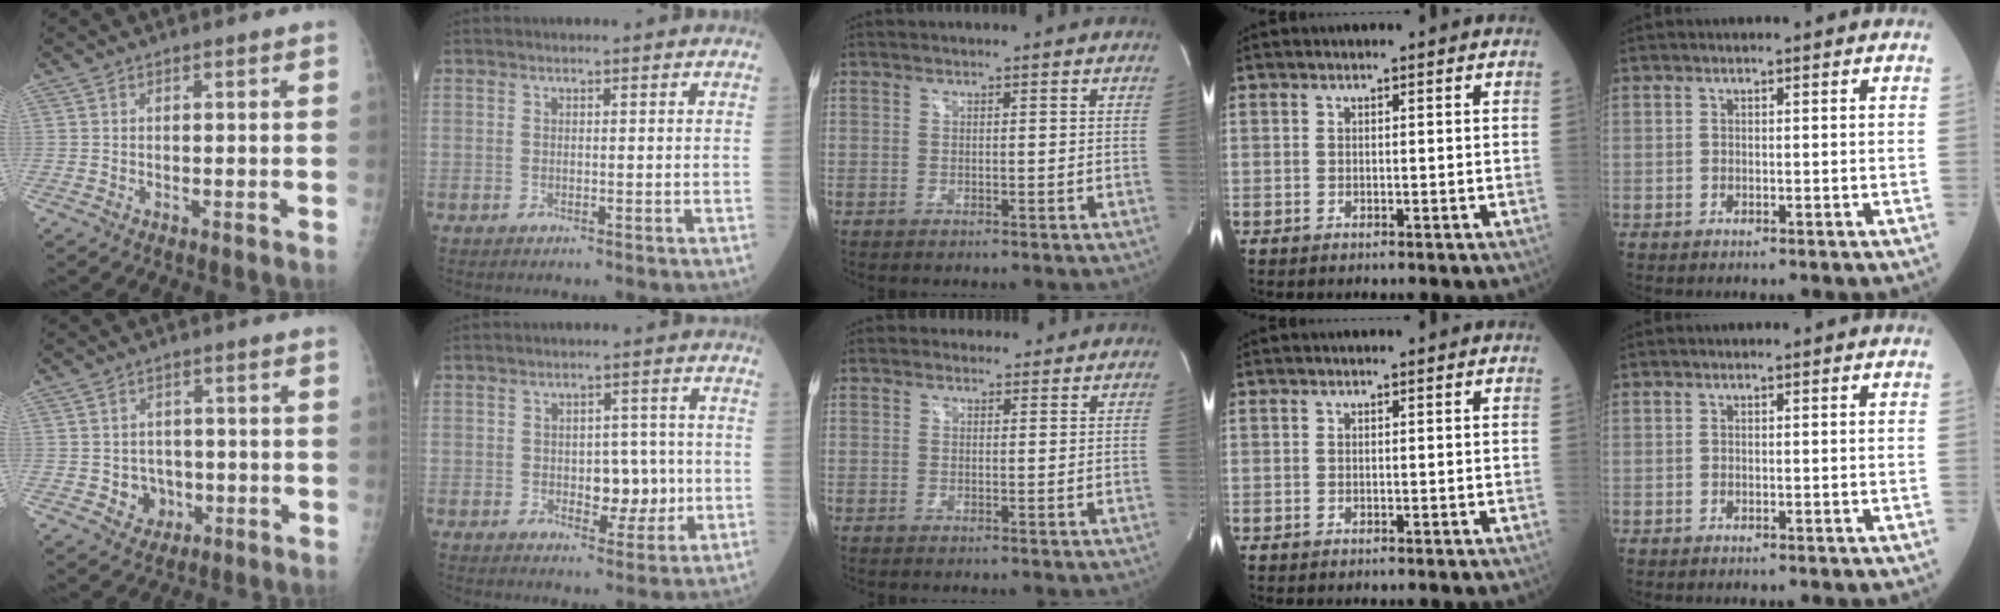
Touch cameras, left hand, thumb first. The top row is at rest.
{"thumb": {"total": 5.0, "force": [-1.1, 4.6, 1.7], "torque": [0.004, 0.009, -0.010]}, "index": {"total": 5.5, "force": [-0.5, 3.2, 4.4], "torque": [-0.056, 0.005, -0.001]}, "middle": {"total": 2.2, "force": [1.9, 1.1, -0.1], "torque": [0.002, 0.011, 0.022]}}